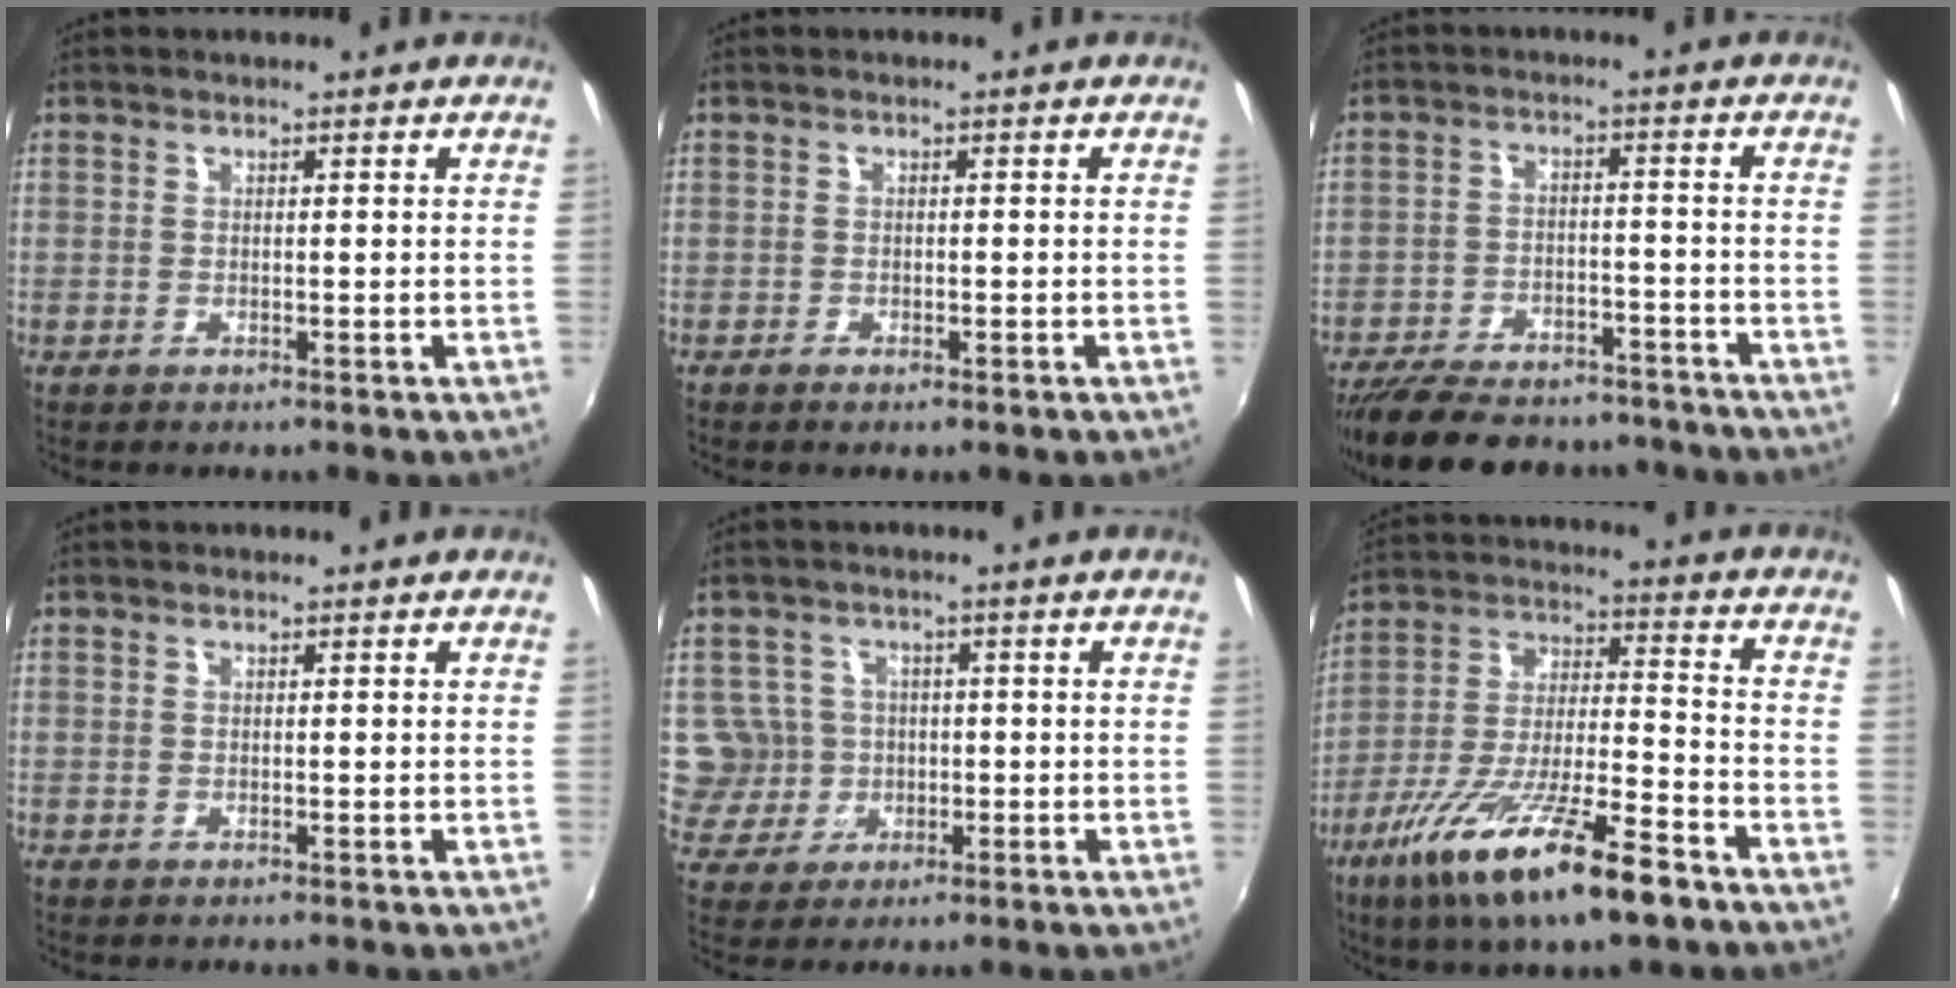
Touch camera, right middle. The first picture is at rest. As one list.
[{"total": 1.1, "force": [-0.9, 0.4, 0.6], "torque": [-0.012, -0.004, -0.015]}, {"total": 21.2, "force": [-17.8, 7.6, 8.6], "torque": [-0.186, -0.001, -0.246]}, {"total": 0.0}, {"total": 6.3, "force": [-0.3, 6.2, 0.5], "torque": [-0.029, 0.014, 0.003]}, {"total": 19.4, "force": [-11.8, 4.1, 14.8], "torque": [-0.288, -0.046, -0.208]}]